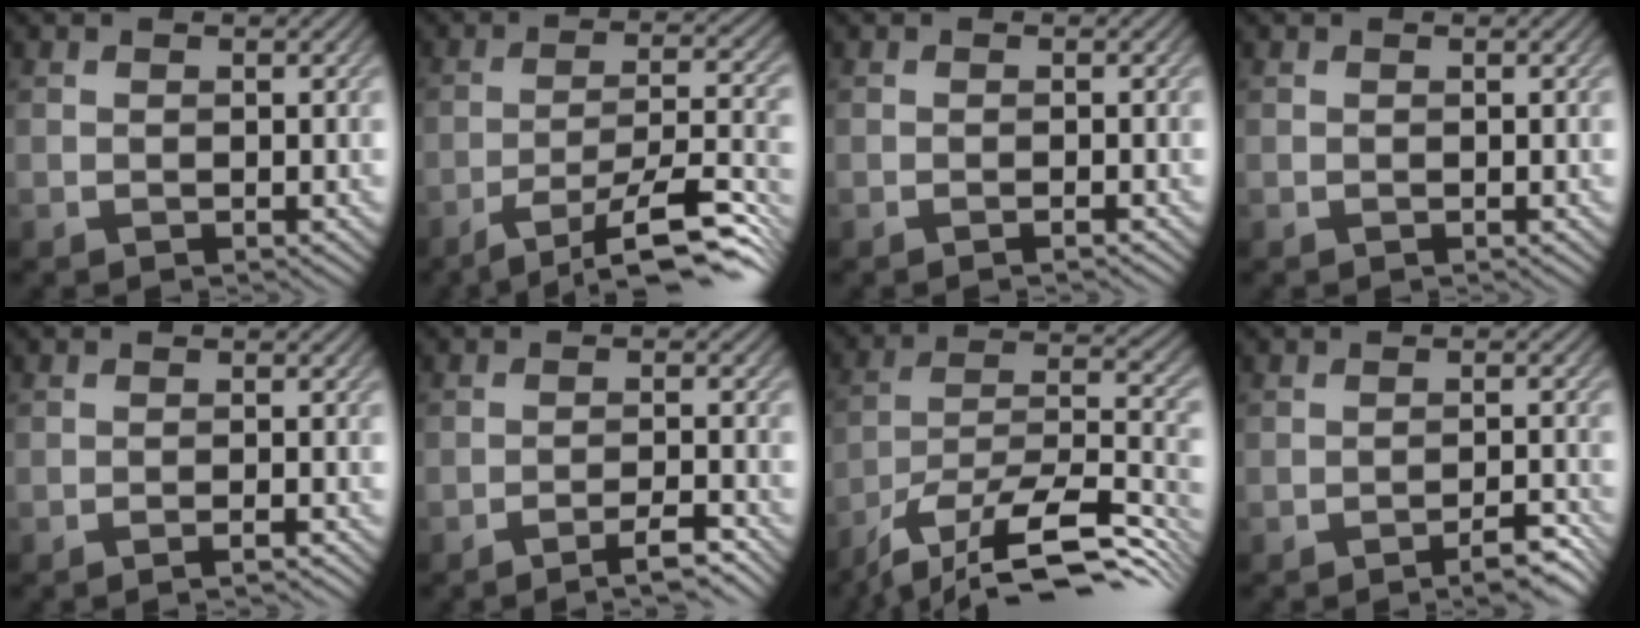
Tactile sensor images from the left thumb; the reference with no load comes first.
{"total": 12.2, "force": [-8.5, 2.5, 8.3], "torque": [-0.152, 0.003, -0.134]}
{"total": 0.9, "force": [-0.6, 0.1, 0.7], "torque": [-0.010, 0.002, -0.015]}
{"total": 0.0}
{"total": 1.6, "force": [-1.1, 0.2, 1.2], "torque": [-0.013, 0.005, -0.026]}
{"total": 4.3, "force": [-3.2, 0.5, 2.8], "torque": [-0.041, 0.013, -0.060]}
{"total": 17.1, "force": [-12.6, 5.1, 10.3], "torque": [-0.204, -0.016, -0.206]}
{"total": 3.6, "force": [-2.7, 0.6, 2.4], "torque": [-0.035, 0.005, -0.039]}